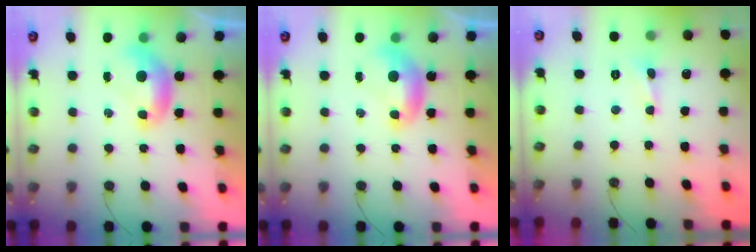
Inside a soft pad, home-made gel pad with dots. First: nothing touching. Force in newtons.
{"total": 0.0}
{"total": 1.7, "press": 1.6, "slide": 0.5}